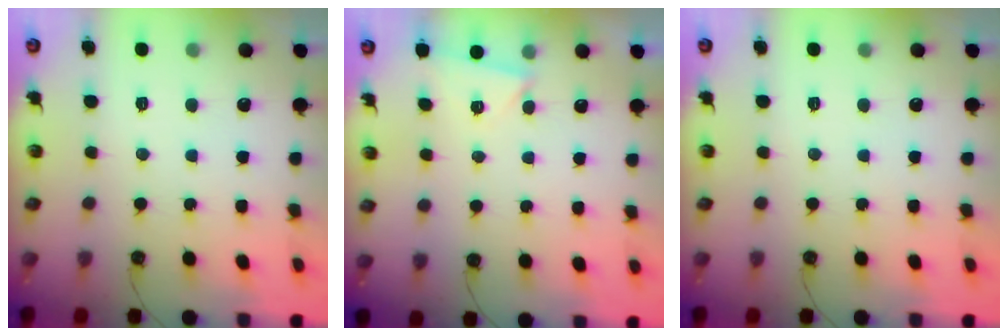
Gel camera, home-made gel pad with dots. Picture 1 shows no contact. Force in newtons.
{"total": 3.0, "press": 2.9, "slide": 0.5}
{"total": 0.0}